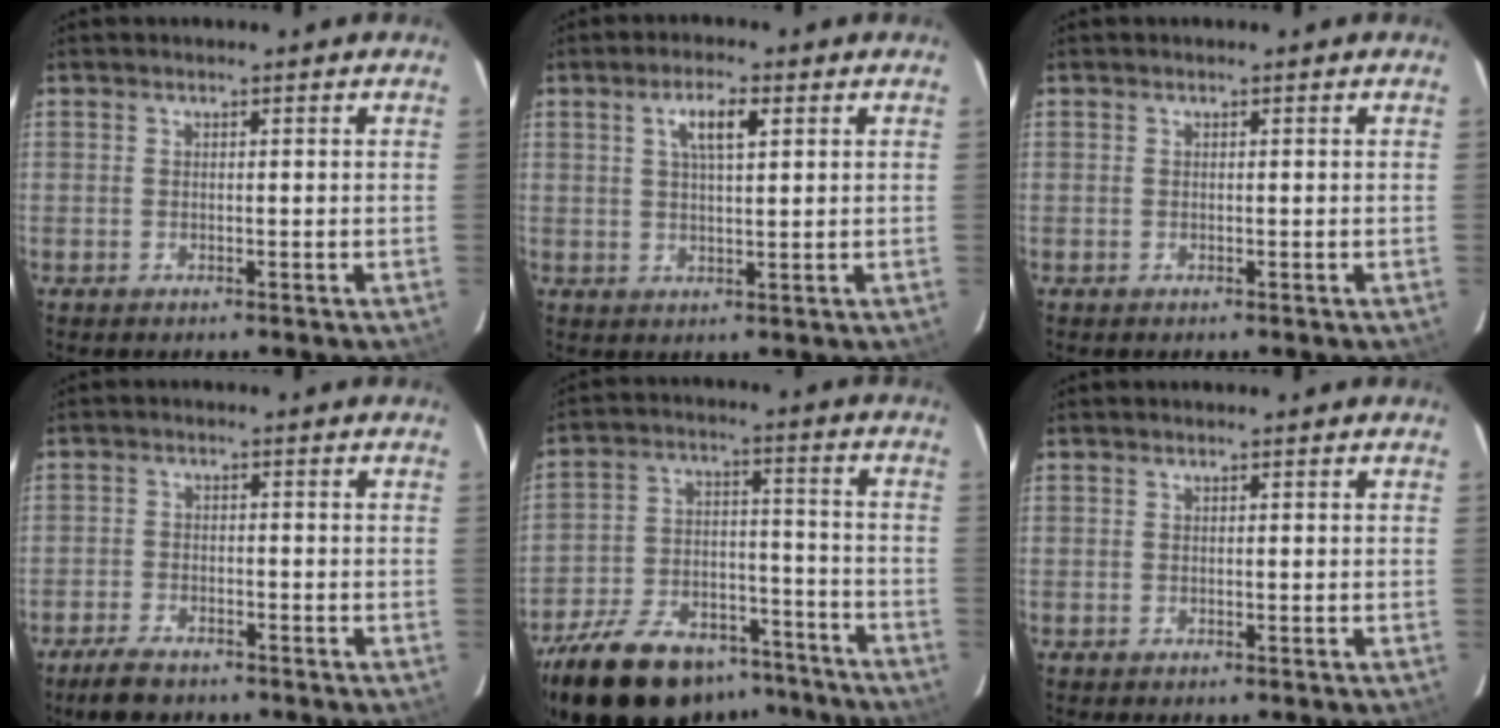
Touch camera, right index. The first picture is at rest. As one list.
[{"total": 5.1, "force": [2.1, 1.3, 4.5], "torque": [-0.080, 0.006, 0.038]}, {"total": 0.0}, {"total": 6.0, "force": [-4.7, 2.4, 2.7], "torque": [-0.074, -0.004, -0.084]}, {"total": 26.6, "force": [-20.2, 11.8, 12.6], "torque": [-0.260, 0.008, -0.295]}, {"total": 0.0}]